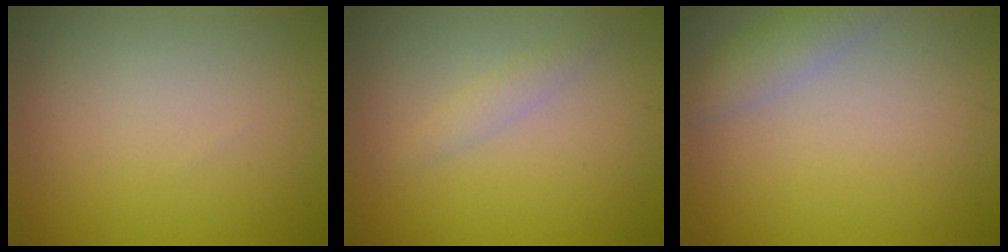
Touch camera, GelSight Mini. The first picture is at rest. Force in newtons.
{"total": 1.1, "press": 1.1, "slide": 0.0}
{"total": 2.5, "press": 2.5, "slide": 0.2}